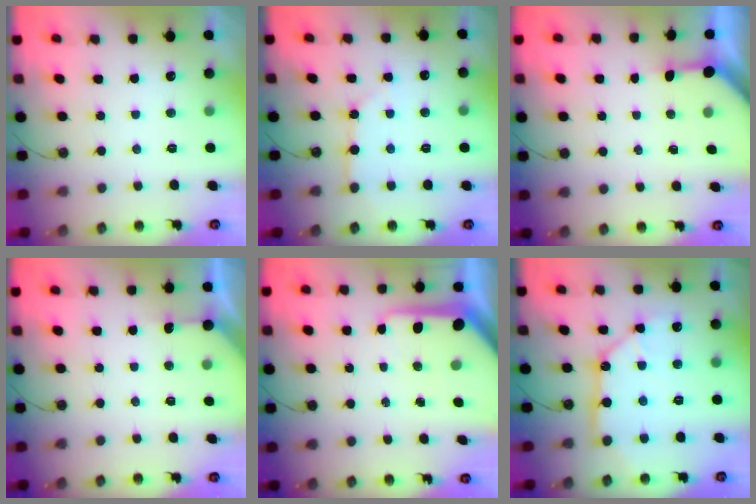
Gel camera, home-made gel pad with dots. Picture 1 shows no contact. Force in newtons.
{"total": 2.9, "press": 2.8, "slide": 0.4}
{"total": 2.8, "press": 2.8, "slide": 0.2}
{"total": 2.7, "press": 2.7, "slide": 0.2}
{"total": 11.0, "press": 11.0, "slide": 1.0}
{"total": 11.1, "press": 11.0, "slide": 1.4}